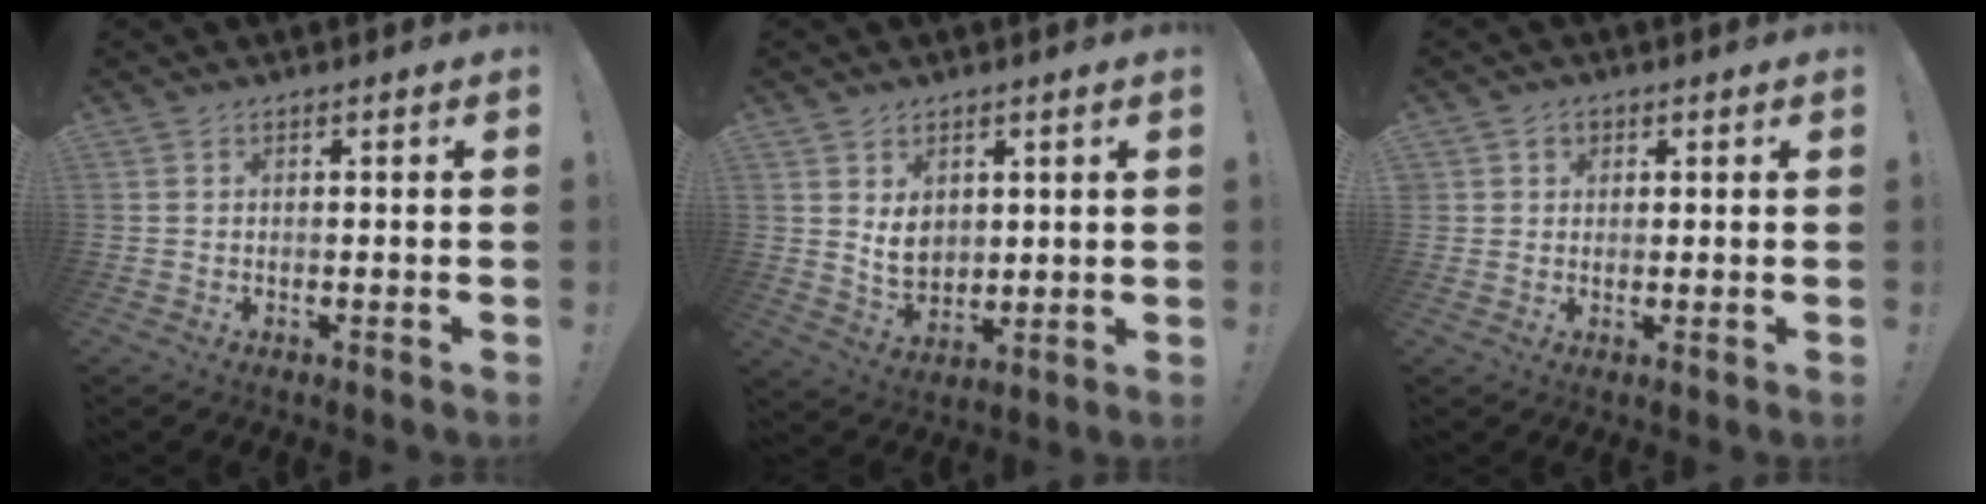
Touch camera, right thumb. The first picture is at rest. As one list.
[{"total": 7.3, "force": [2.5, 6.0, 3.2], "torque": [-0.037, -0.017, 0.050]}, {"total": 2.6, "force": [1.2, 2.3, 0.5], "torque": [-0.006, -0.002, 0.020]}]